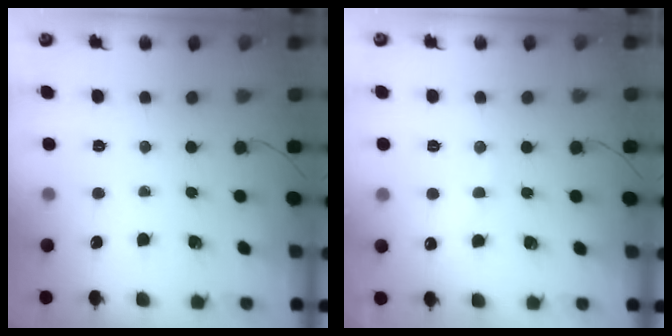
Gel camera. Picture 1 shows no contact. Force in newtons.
{"total": 7.9, "press": 7.7, "slide": 1.7}